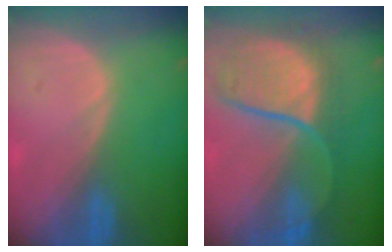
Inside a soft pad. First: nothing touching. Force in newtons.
{"total": 10.0, "press": 9.3, "slide": 3.7}